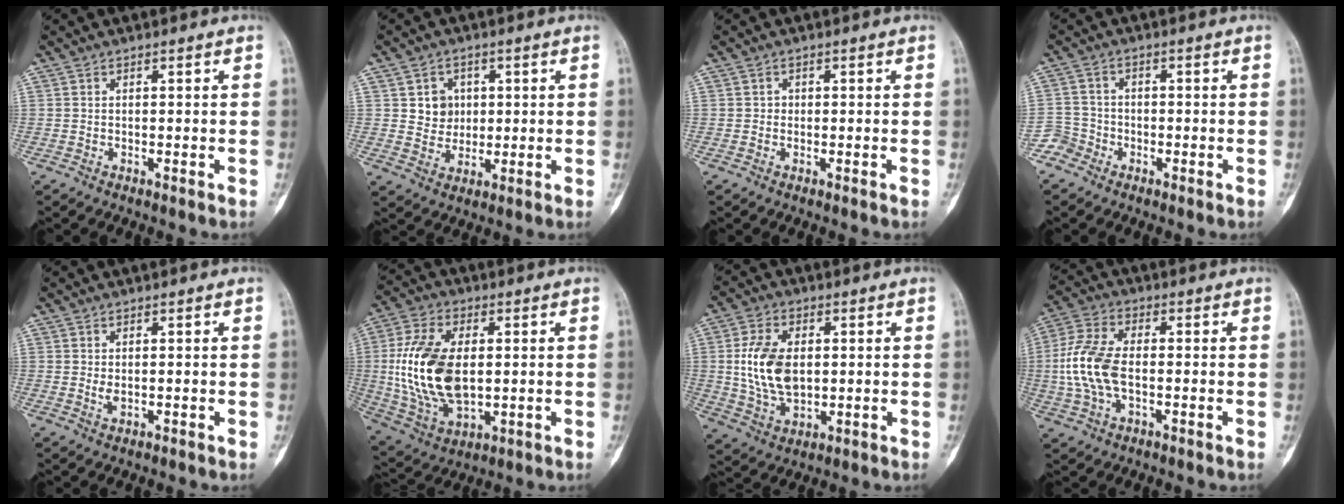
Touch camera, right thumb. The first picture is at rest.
{"total": 6.1, "force": [1.4, 5.4, 2.6], "torque": [-0.013, -0.004, 0.027]}
{"total": 0.7, "force": [0.0, 0.7, 0.2], "torque": [0.005, 0.004, -0.001]}
{"total": 3.7, "force": [-2.5, 2.8, -0.4], "torque": [0.023, 0.013, -0.058]}
{"total": 1.2, "force": [0.1, 0.6, 1.1], "torque": [-0.018, -0.004, 0.005]}
{"total": 18.2, "force": [0.6, 10.5, 14.8], "torque": [-0.297, -0.007, 0.023]}
{"total": 11.6, "force": [0.9, 7.2, 9.0], "torque": [-0.167, -0.006, 0.026]}
{"total": 11.2, "force": [-0.8, 6.1, 9.3], "torque": [-0.212, 0.016, -0.019]}